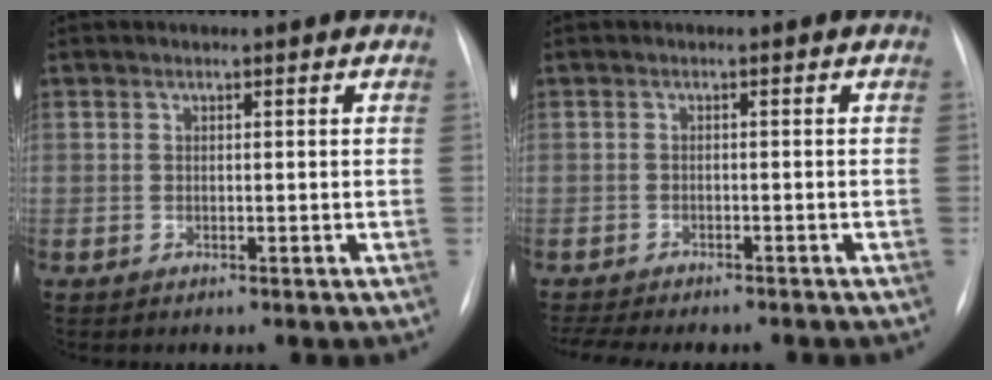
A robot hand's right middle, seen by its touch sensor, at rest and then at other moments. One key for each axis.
{"total": 10.1, "fx": -9.0, "fy": 2.0, "fz": 4.2, "tx": -0.059, "ty": -0.004, "tz": -0.120}